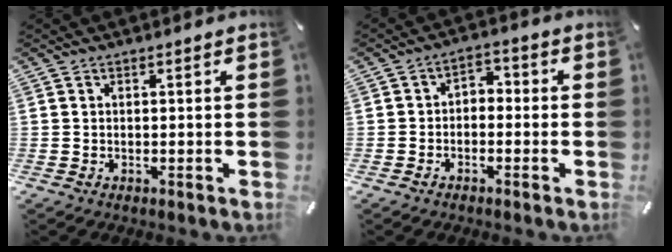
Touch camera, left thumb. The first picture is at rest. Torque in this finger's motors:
{"motor_torque": [0.00, 0.01, -0.04, 0.04, 0.02]}